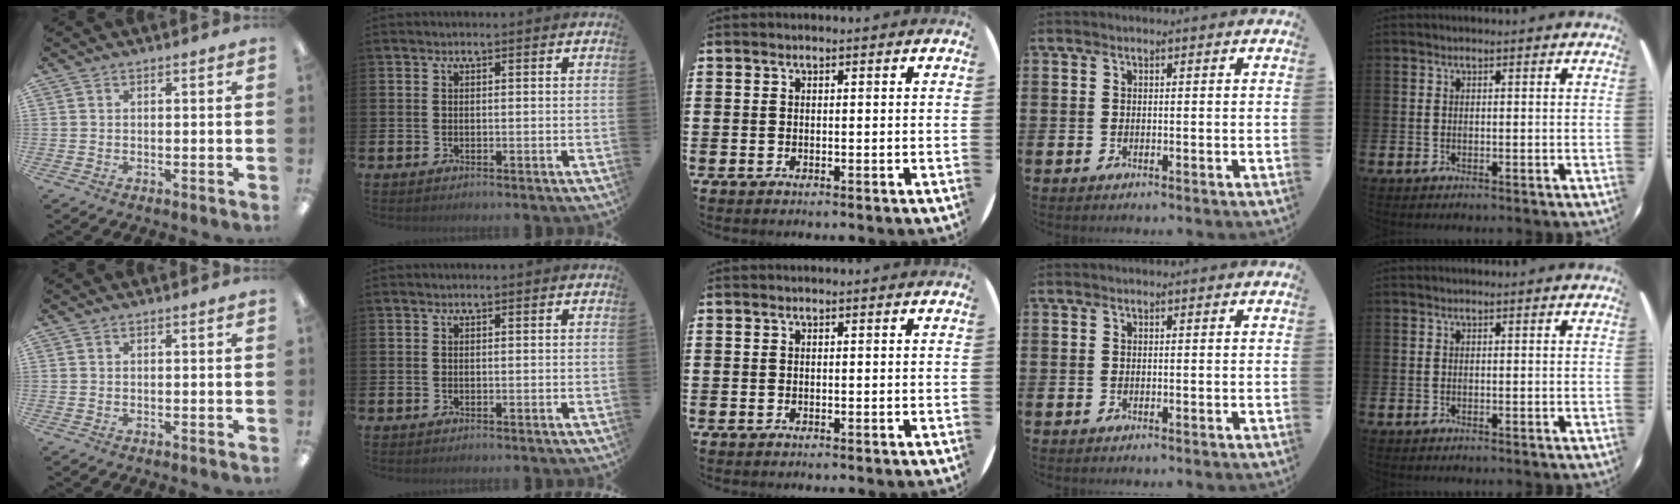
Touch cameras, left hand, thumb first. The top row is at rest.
{}